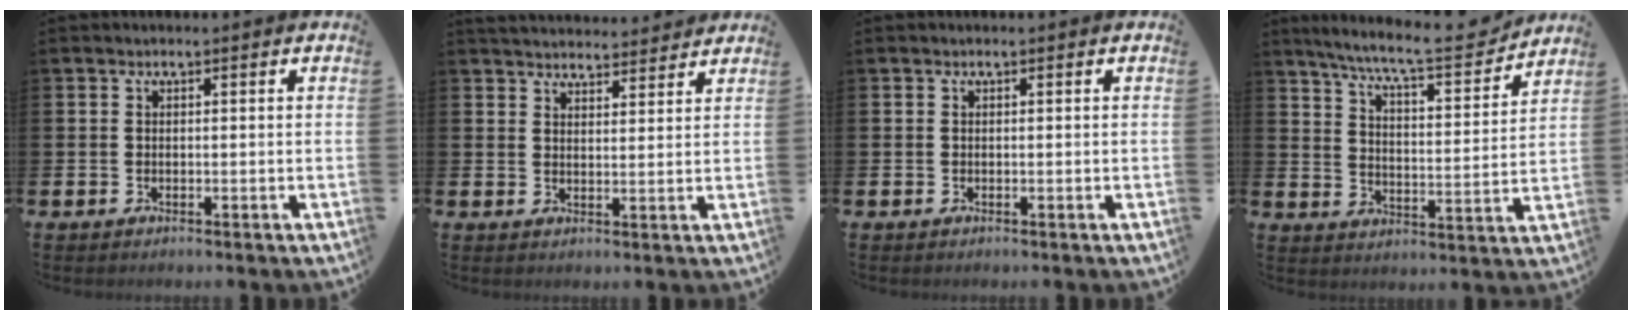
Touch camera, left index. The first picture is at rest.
{"total": 3.8, "force": [3.7, 0.6, 0.0], "torque": [-0.007, -0.023, 0.068]}
{"total": 0.0}
{"total": 8.9, "force": [8.1, 0.9, 3.6], "torque": [-0.092, -0.052, 0.137]}